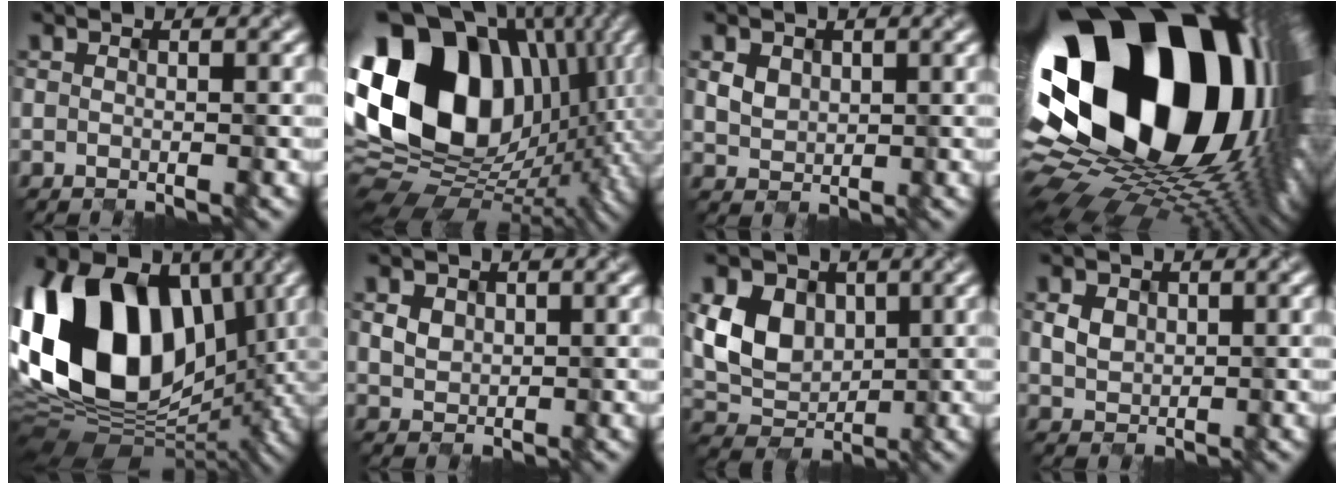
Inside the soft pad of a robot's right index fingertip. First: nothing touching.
{"total": 19.6, "force": [4.3, 14.6, 12.4], "torque": [-0.269, 0.019, 0.081]}
{"total": 1.6, "force": [0.7, 1.4, 0.4], "torque": [-0.015, -0.004, 0.021]}
{"total": 23.3, "force": [3.0, 14.4, 18.1], "torque": [-0.321, -0.075, 0.070]}
{"total": 18.8, "force": [3.0, 13.2, 12.9], "torque": [-0.262, 0.020, 0.045]}
{"total": 1.5, "force": [0.6, 1.3, 0.4], "torque": [-0.013, -0.004, 0.018]}
{"total": 5.7, "force": [1.1, 4.6, 3.1], "torque": [-0.063, -0.003, 0.021]}
{"total": 1.8, "force": [0.5, 1.5, 0.6], "torque": [-0.018, -0.003, 0.016]}